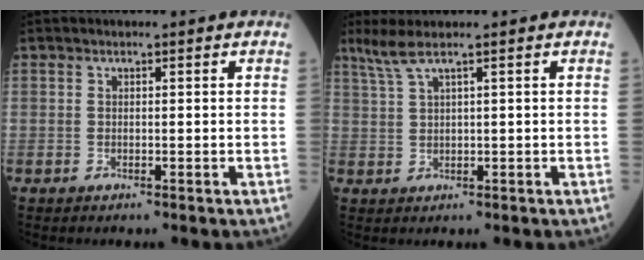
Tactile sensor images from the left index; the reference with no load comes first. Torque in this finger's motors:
{"motor_torque": [-0.03, -0.60, -0.02, -0.02]}